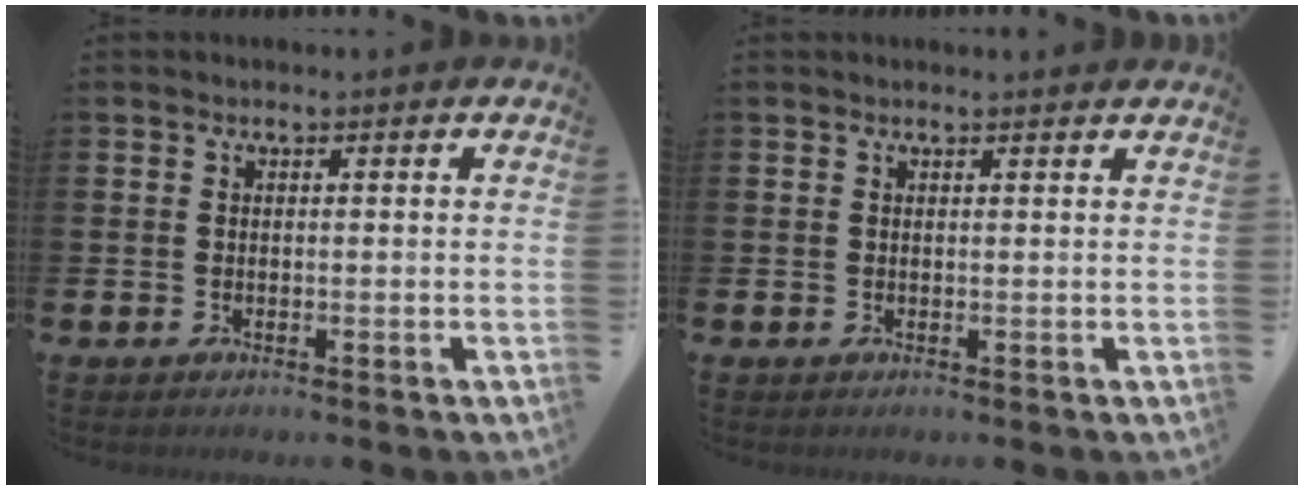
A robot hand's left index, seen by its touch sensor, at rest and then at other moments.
{"total": 0.6, "force": [0.6, 0.0, 0.2], "torque": [0.006, -0.004, 0.009]}